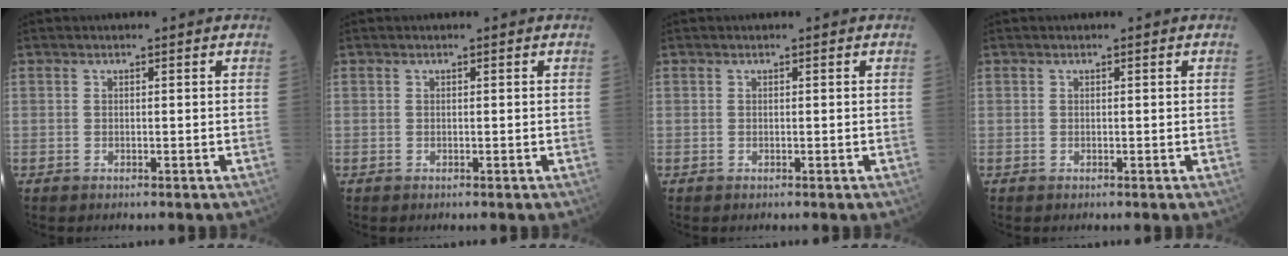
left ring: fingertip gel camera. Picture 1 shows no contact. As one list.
[{"total": 0.0}, {"total": 0.0}, {"total": 0.0}]